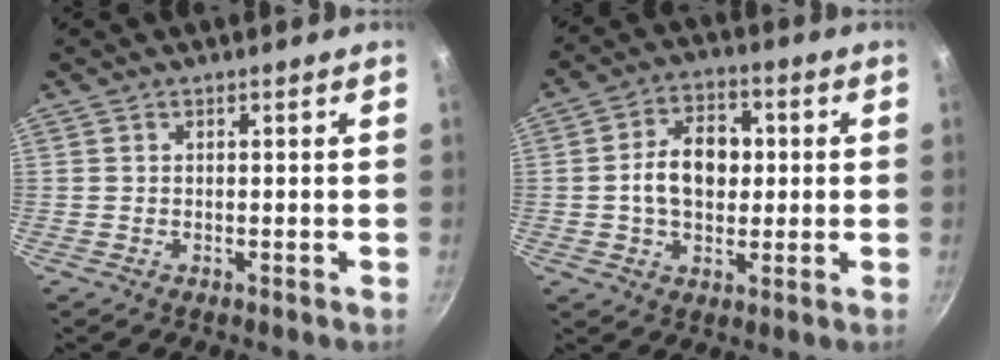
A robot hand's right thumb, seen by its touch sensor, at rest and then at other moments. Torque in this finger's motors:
{"motor_torque": [1.29, 1.52, 0.85, -0.19, 0.10]}